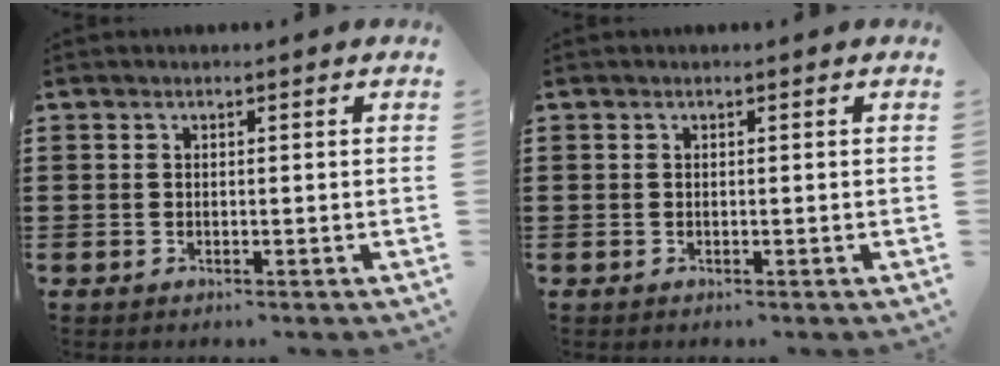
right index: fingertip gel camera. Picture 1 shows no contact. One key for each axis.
{"total": 0.0}